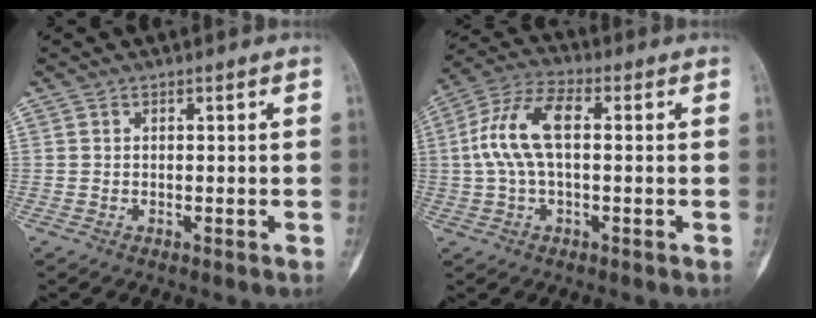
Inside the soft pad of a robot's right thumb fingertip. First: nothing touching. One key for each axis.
{"total": 11.3, "fx": 0.9, "fy": 5.6, "fz": 9.8, "tx": -0.207, "ty": 0.035, "tz": 0.011}